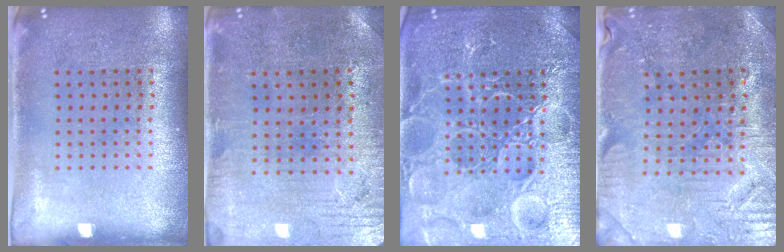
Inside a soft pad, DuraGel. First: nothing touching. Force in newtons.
{"total": 0.7, "press": 0.5, "slide": 0.5}
{"total": 7.5, "press": 7.5, "slide": 1.0}
{"total": 1.4, "press": 1.4, "slide": 0.4}